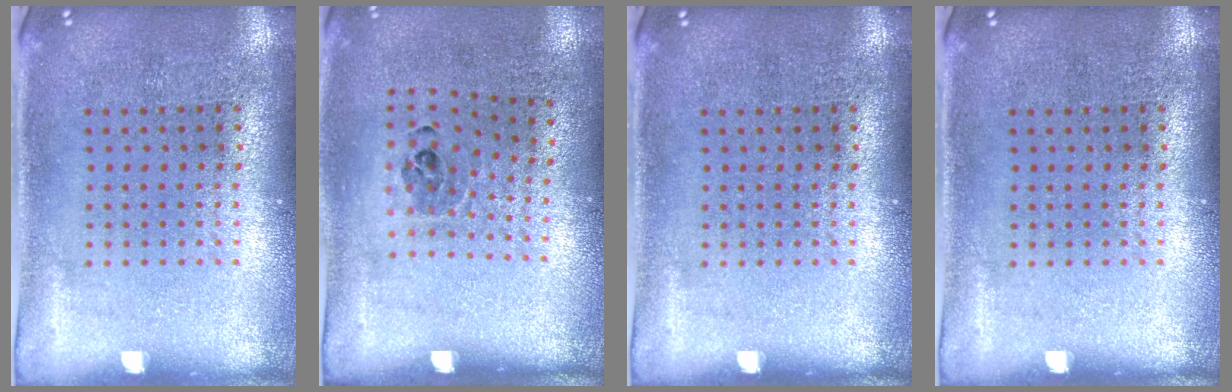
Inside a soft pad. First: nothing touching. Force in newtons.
{"total": 0.9, "press": 0.8, "slide": 0.6}
{"total": 0.0}
{"total": 0.0}